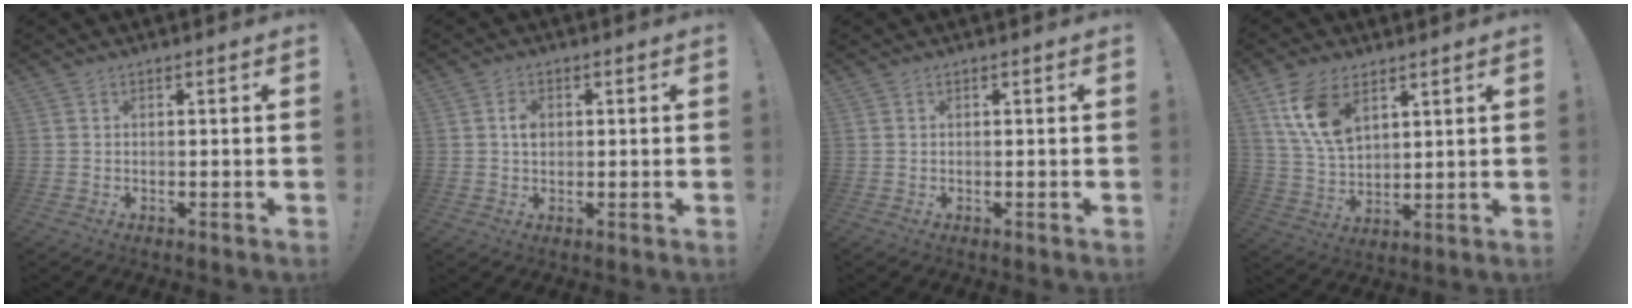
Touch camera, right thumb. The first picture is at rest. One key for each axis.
{"total": 3.3, "fx": 0.3, "fy": 2.5, "fz": 2.2, "tx": -0.020, "ty": -0.003, "tz": 0.001}
{"total": 0.0}
{"total": 12.3, "fx": 6.7, "fy": 7.1, "fz": 7.6, "tx": -0.149, "ty": -0.023, "tz": 0.127}